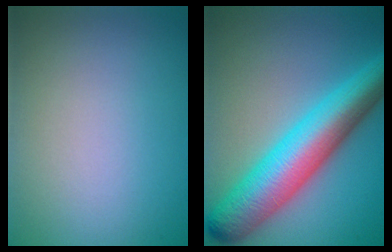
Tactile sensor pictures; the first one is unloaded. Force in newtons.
{"total": 9.5, "press": 9.5, "slide": 0.1}